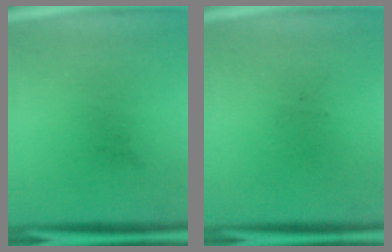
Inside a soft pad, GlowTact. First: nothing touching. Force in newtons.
{"total": 0.0}